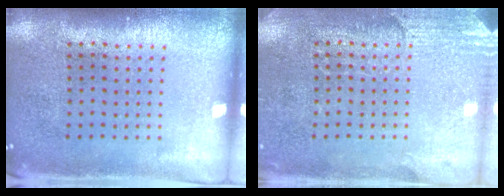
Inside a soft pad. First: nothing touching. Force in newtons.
{"total": 2.7, "press": 2.4, "slide": 1.1}